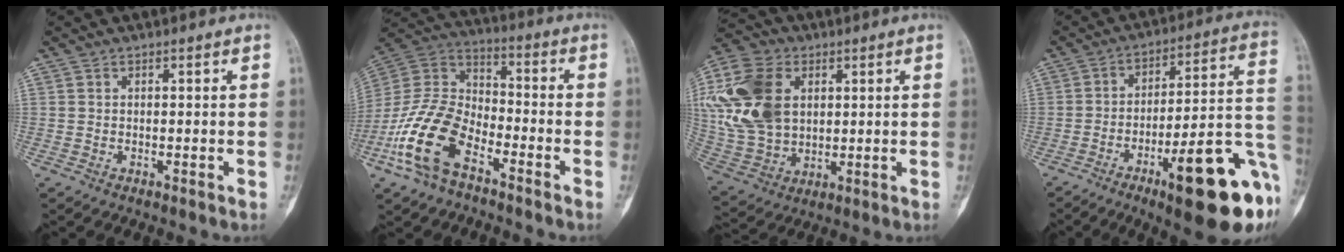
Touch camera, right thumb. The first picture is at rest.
{"total": 16.6, "force": [-8.4, 9.0, 11.1], "torque": [-0.224, 0.054, -0.172]}
{"total": 20.0, "force": [4.4, 14.0, 13.6], "torque": [-0.285, -0.002, 0.087]}
{"total": 23.0, "force": [-9.3, 5.2, 20.4], "torque": [-0.224, 0.045, -0.128]}